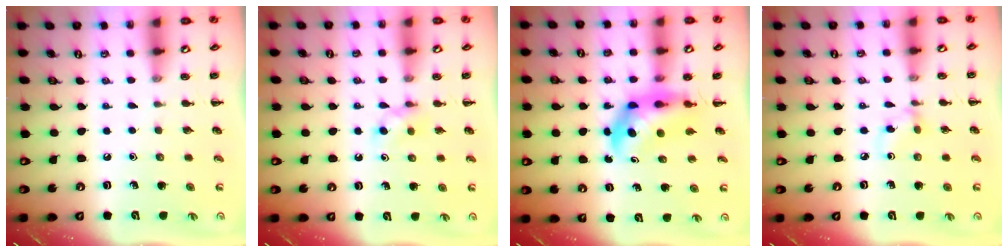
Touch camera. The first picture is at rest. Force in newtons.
{"total": 3.2, "press": 2.9, "slide": 1.2}
{"total": 5.7, "press": 5.6, "slide": 1.3}
{"total": 3.6, "press": 3.3, "slide": 1.4}